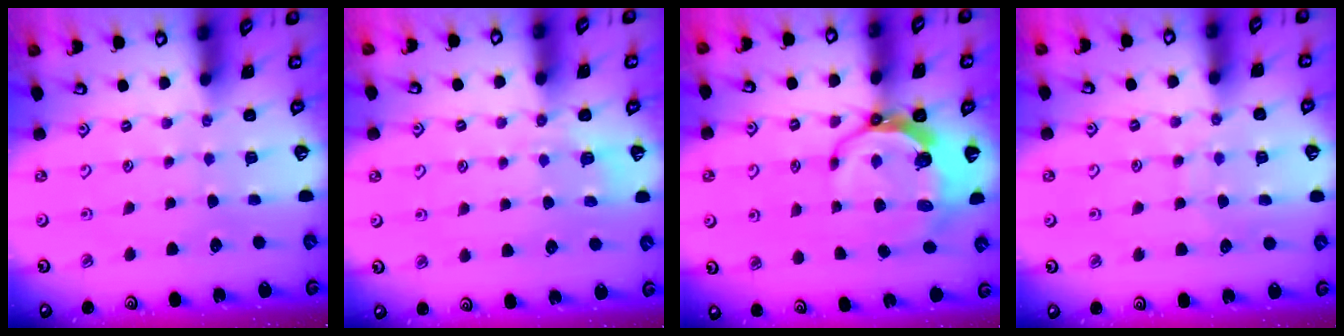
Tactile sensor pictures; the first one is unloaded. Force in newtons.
{"total": 3.4, "press": 2.8, "slide": 1.9}
{"total": 8.4, "press": 7.3, "slide": 4.2}
{"total": 6.8, "press": 6.8, "slide": 0.6}